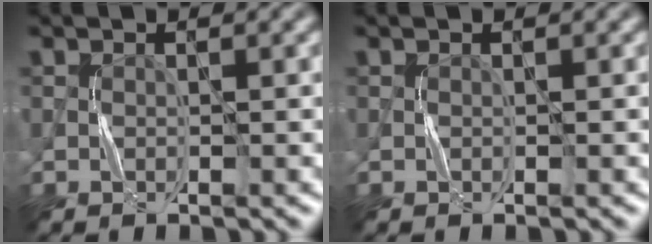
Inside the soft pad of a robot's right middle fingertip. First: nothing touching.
{"total": 0.0}